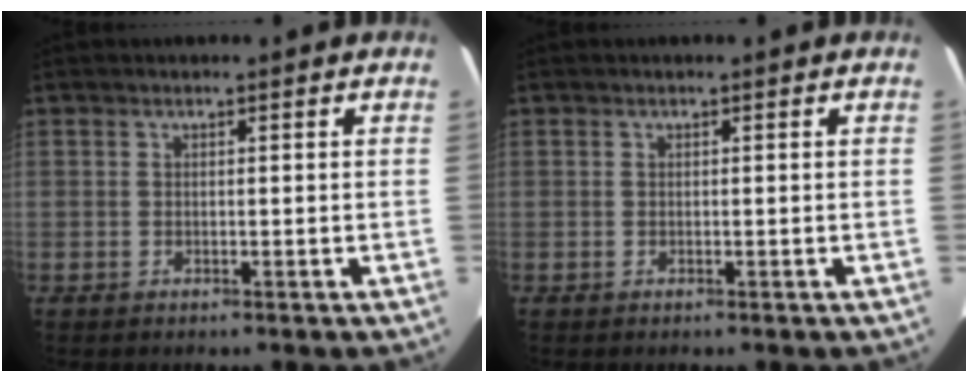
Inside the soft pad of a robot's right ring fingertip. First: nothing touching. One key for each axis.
{"total": 0.0}